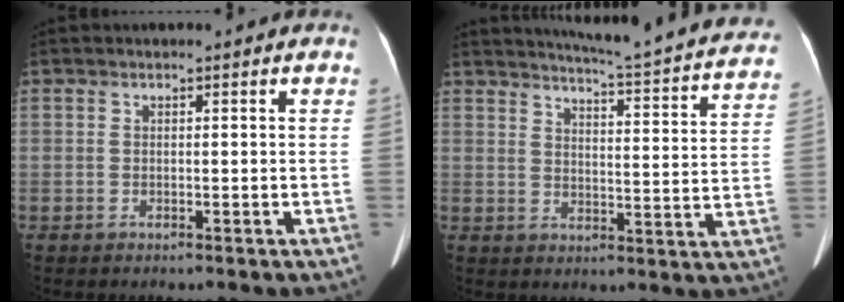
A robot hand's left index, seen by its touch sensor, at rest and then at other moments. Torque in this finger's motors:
{"motor_torque": [-0.30, -0.88, 0.00, 0.02]}